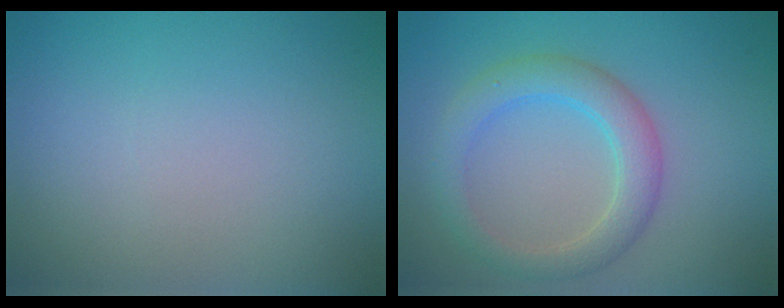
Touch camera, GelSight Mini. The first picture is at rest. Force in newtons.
{"total": 3.9, "press": 3.9, "slide": 0.1}